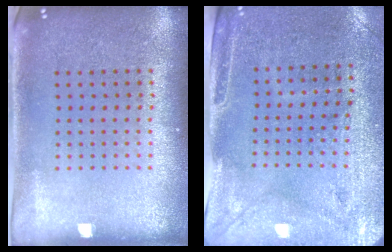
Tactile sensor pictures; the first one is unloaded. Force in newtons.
{"total": 3.0, "press": 2.5, "slide": 1.5}